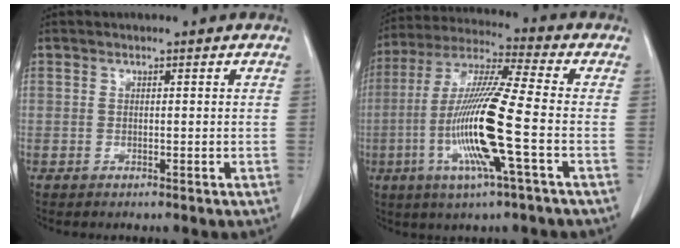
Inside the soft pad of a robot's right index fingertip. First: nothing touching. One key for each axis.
{"total": 15.4, "fx": -3.8, "fy": -0.2, "fz": 14.9, "tx": -0.308, "ty": -0.010, "tz": -0.082}